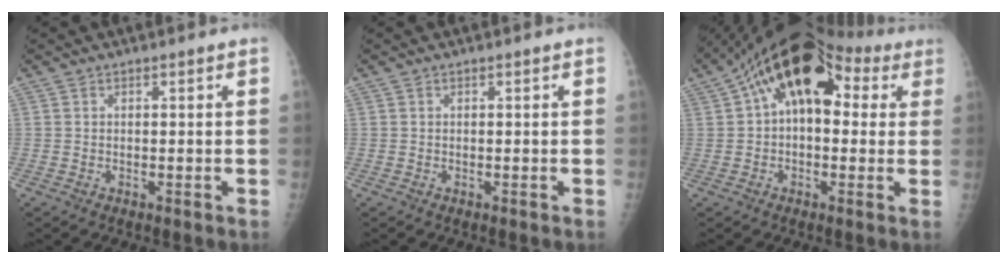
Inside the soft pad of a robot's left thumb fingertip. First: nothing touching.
{"total": 0.0}
{"total": 15.0, "force": [4.4, 9.0, 11.1], "torque": [-0.136, 0.042, 0.058]}